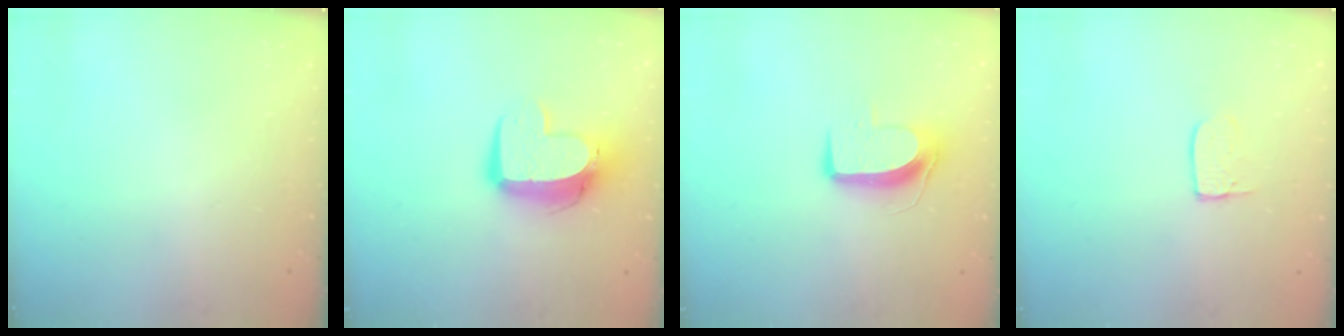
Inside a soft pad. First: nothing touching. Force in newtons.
{"total": 13.5, "press": 13.4, "slide": 1.3}
{"total": 9.4, "press": 9.4, "slide": 0.3}
{"total": 4.3, "press": 4.3, "slide": 0.3}